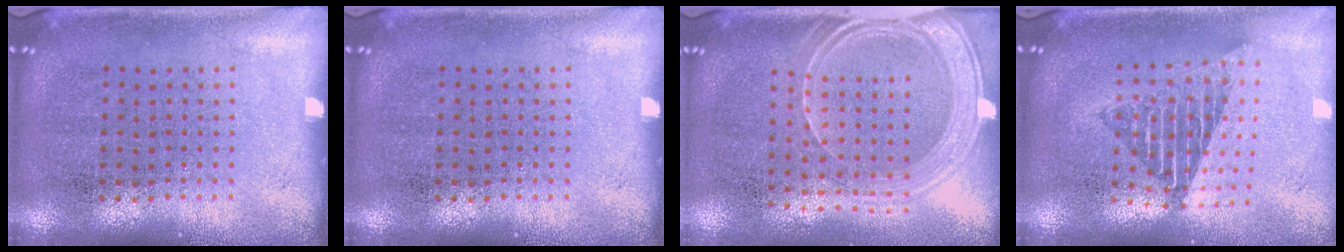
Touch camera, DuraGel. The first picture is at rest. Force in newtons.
{"total": 0.0}
{"total": 1.9, "press": 1.7, "slide": 0.9}
{"total": 1.6, "press": 1.4, "slide": 0.9}